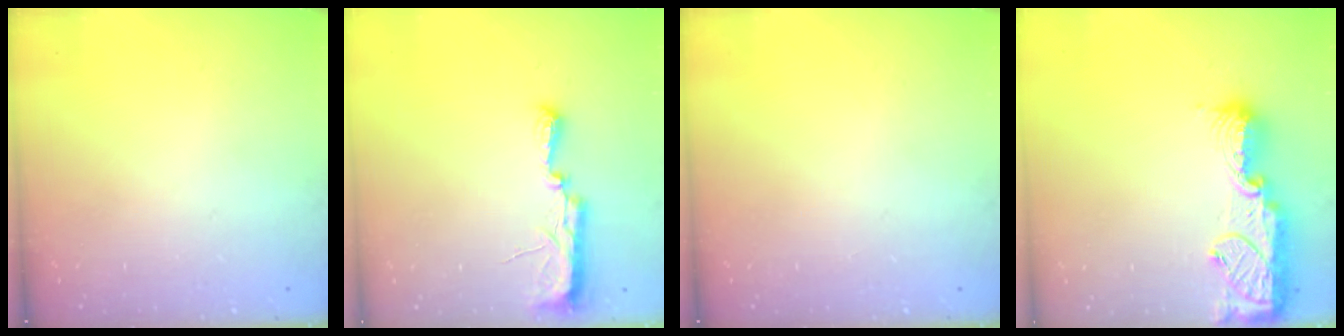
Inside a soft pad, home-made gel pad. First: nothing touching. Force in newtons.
{"total": 10.5, "press": 8.9, "slide": 5.5}
{"total": 0.0}
{"total": 14.3, "press": 14.2, "slide": 1.2}